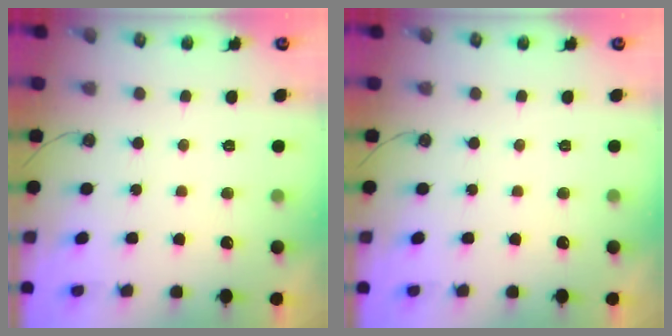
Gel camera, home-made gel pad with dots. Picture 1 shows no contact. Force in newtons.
{"total": 0.0}